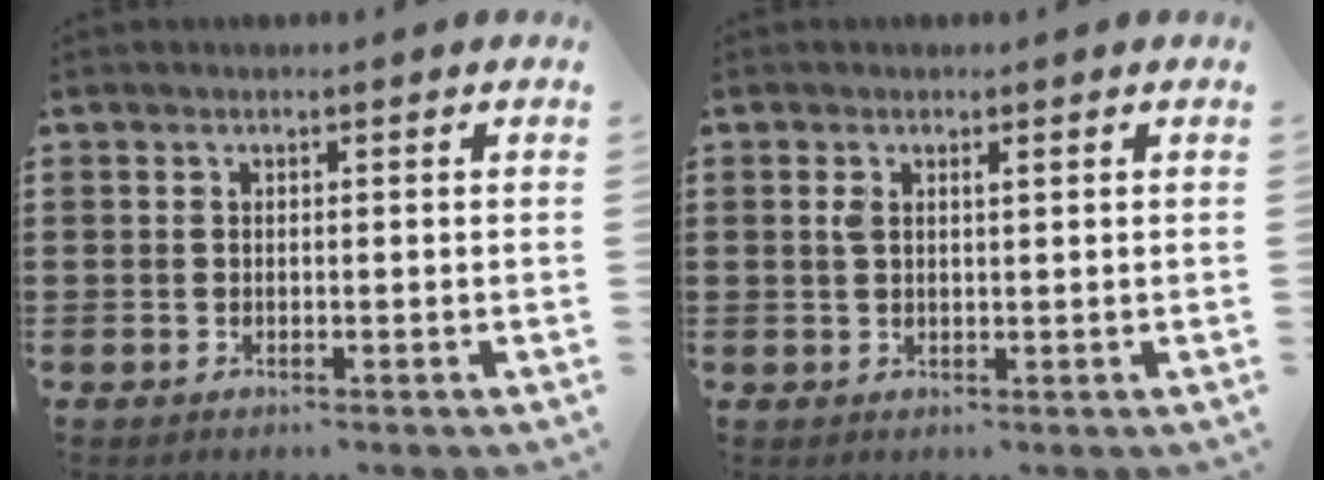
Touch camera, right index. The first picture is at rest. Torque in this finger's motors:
{"motor_torque": [0.07, -0.05, 0.05, 0.01]}